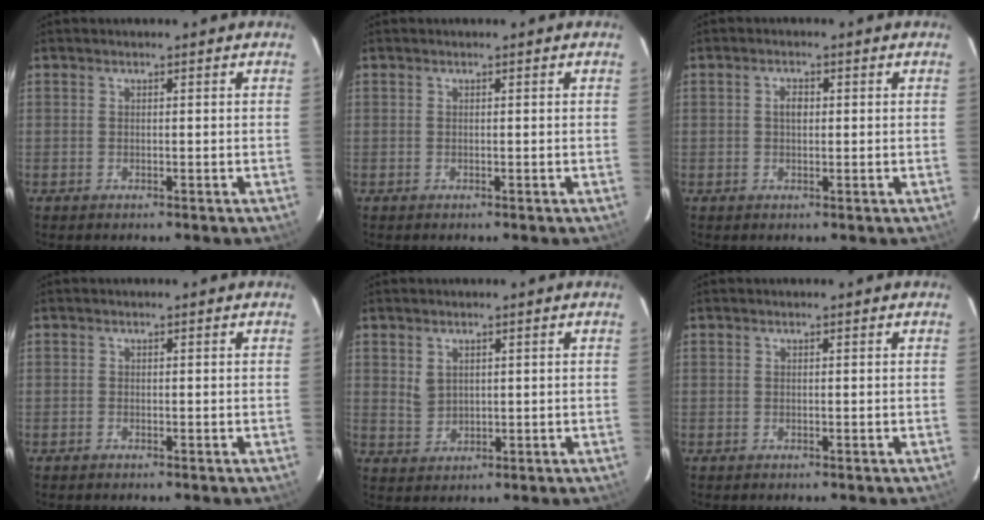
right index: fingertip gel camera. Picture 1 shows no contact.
{"total": 0.0}
{"total": 2.1, "force": [0.3, 1.3, 1.6], "torque": [-0.029, 0.006, 0.004]}
{"total": 0.0}
{"total": 3.5, "force": [1.3, 2.7, 1.7], "torque": [-0.028, 0.001, 0.032]}
{"total": 0.0}